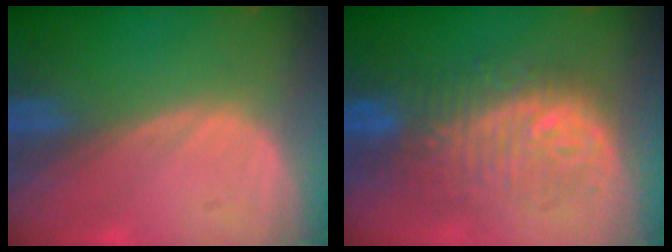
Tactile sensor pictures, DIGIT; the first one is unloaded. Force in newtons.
{"total": 9.7, "press": 9.6, "slide": 0.9}